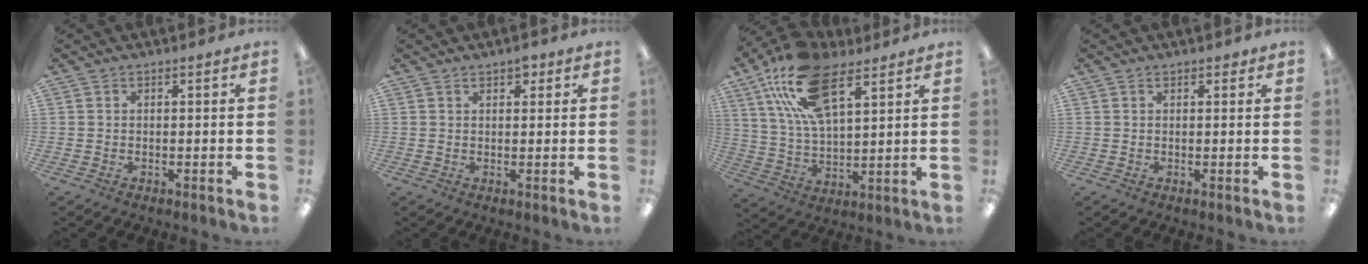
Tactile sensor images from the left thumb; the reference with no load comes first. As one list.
[{"total": 2.6, "force": [1.8, 1.2, 1.5], "torque": [-0.016, -0.004, 0.028]}, {"total": 19.1, "force": [11.0, 8.7, 12.9], "torque": [-0.254, -0.026, 0.196]}, {"total": 1.1, "force": [0.8, 0.5, 0.7], "torque": [-0.006, -0.002, 0.012]}]